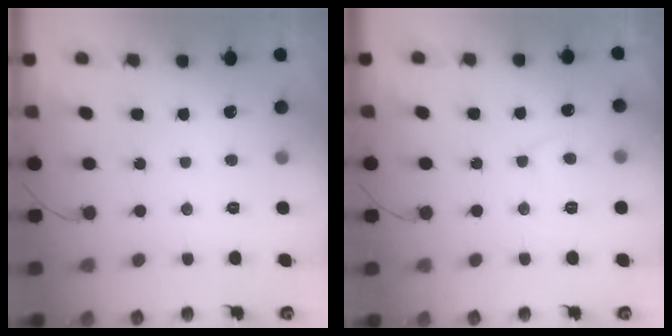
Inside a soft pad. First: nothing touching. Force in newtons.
{"total": 5.0, "press": 5.0, "slide": 0.4}